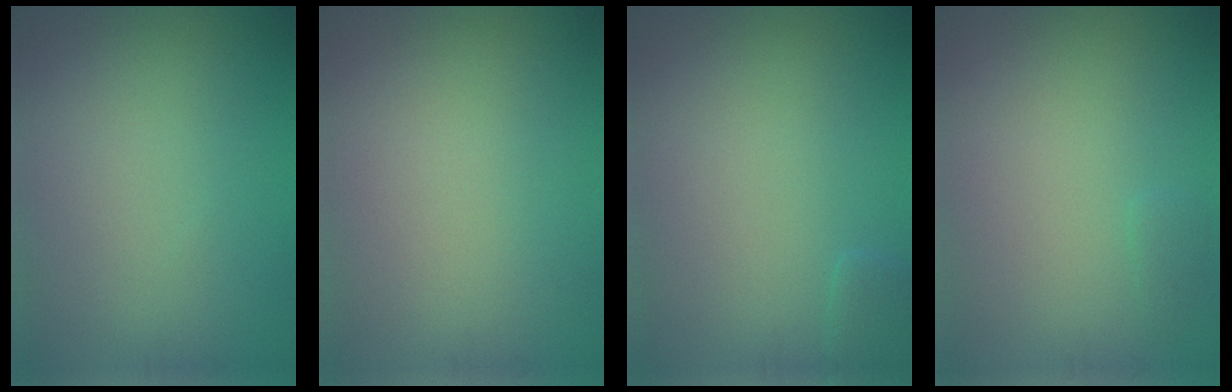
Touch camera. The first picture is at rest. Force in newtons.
{"total": 0.0}
{"total": 0.9, "press": 0.9, "slide": 0.1}
{"total": 0.6, "press": 0.6, "slide": 0.1}